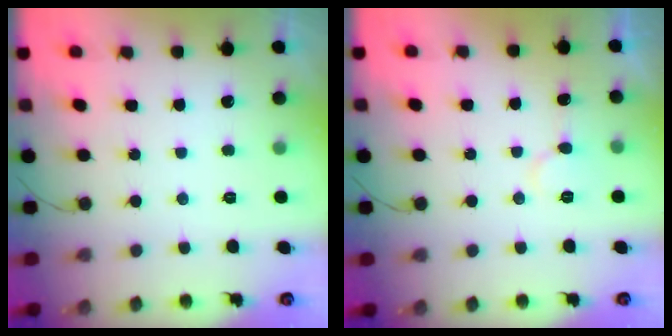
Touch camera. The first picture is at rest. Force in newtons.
{"total": 5.8, "press": 5.8, "slide": 0.5}